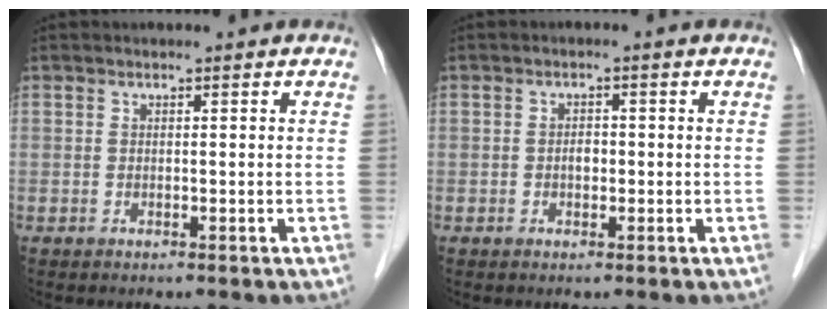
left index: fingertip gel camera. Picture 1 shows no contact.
{"total": 1.5, "force": [-0.3, 0.9, 1.1], "torque": [-0.018, 0.004, -0.004]}